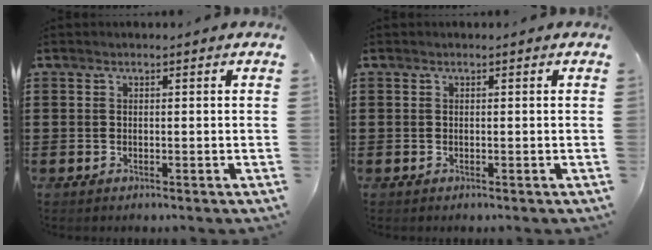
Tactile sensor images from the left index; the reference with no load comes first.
{"total": 0.0}